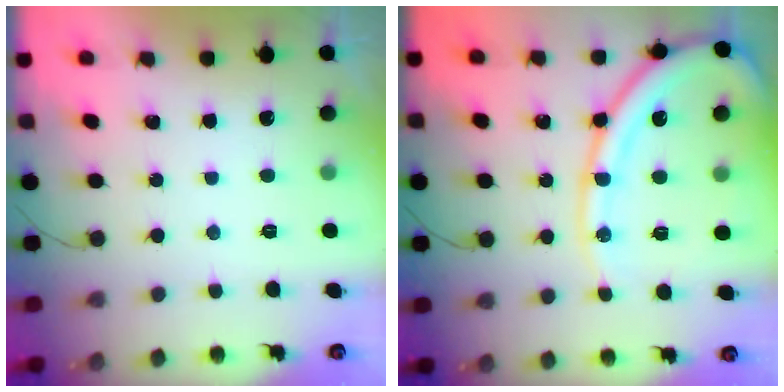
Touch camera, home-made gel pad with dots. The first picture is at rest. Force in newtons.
{"total": 15.7, "press": 15.5, "slide": 2.3}